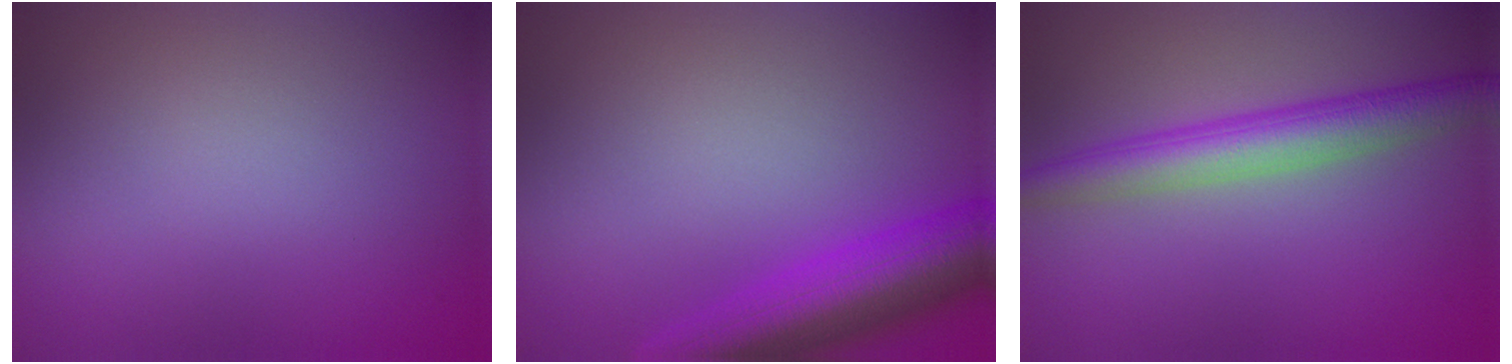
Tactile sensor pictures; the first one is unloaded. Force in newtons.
{"total": 7.2, "press": 7.2, "slide": 0.4}
{"total": 4.7, "press": 4.7, "slide": 0.1}